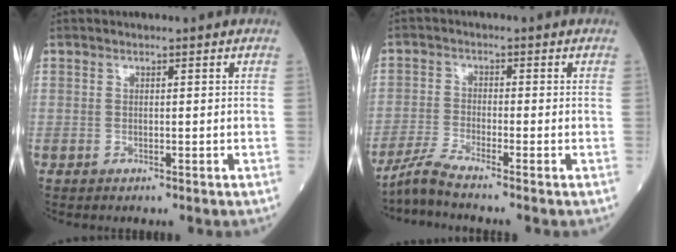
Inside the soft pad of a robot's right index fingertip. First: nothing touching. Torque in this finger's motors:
{"motor_torque": [0.03, -0.10, 0.02, 0.00]}